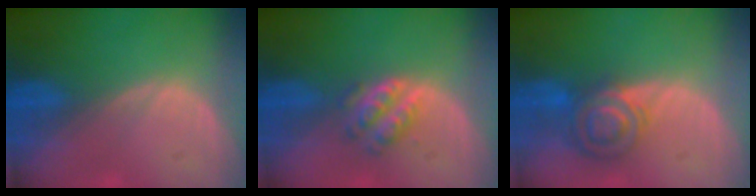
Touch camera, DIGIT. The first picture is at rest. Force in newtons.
{"total": 4.2, "press": 4.2, "slide": 0.1}
{"total": 7.4, "press": 6.3, "slide": 3.9}